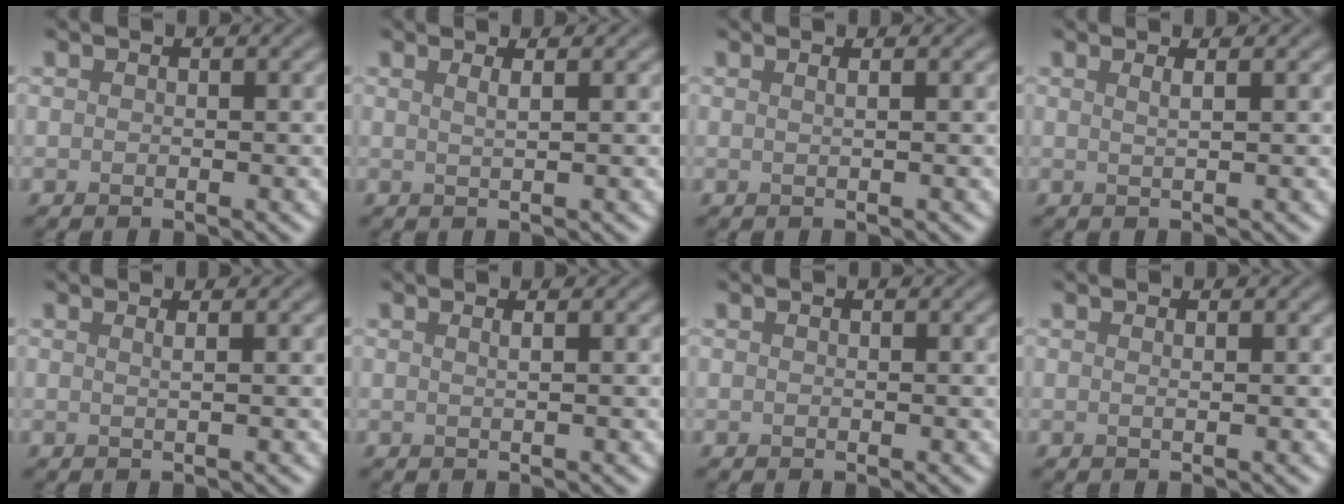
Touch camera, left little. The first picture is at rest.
{"total": 1.5, "force": [0.7, 0.6, 1.2], "torque": [-0.011, 0.004, 0.001]}
{"total": 1.4, "force": [0.6, 0.6, 1.0], "torque": [-0.003, -0.003, -0.005]}
{"total": 1.6, "force": [0.8, 0.7, 1.2], "torque": [-0.009, 0.002, -0.002]}
{"total": 1.3, "force": [0.6, 0.6, 1.1], "torque": [-0.008, -0.001, -0.005]}
{"total": 1.2, "force": [0.5, 0.5, 1.0], "torque": [-0.006, -0.001, -0.004]}
{"total": 0.0}
{"total": 0.6, "force": [0.2, 0.2, 0.5], "torque": [-0.002, -0.001, 0.000]}